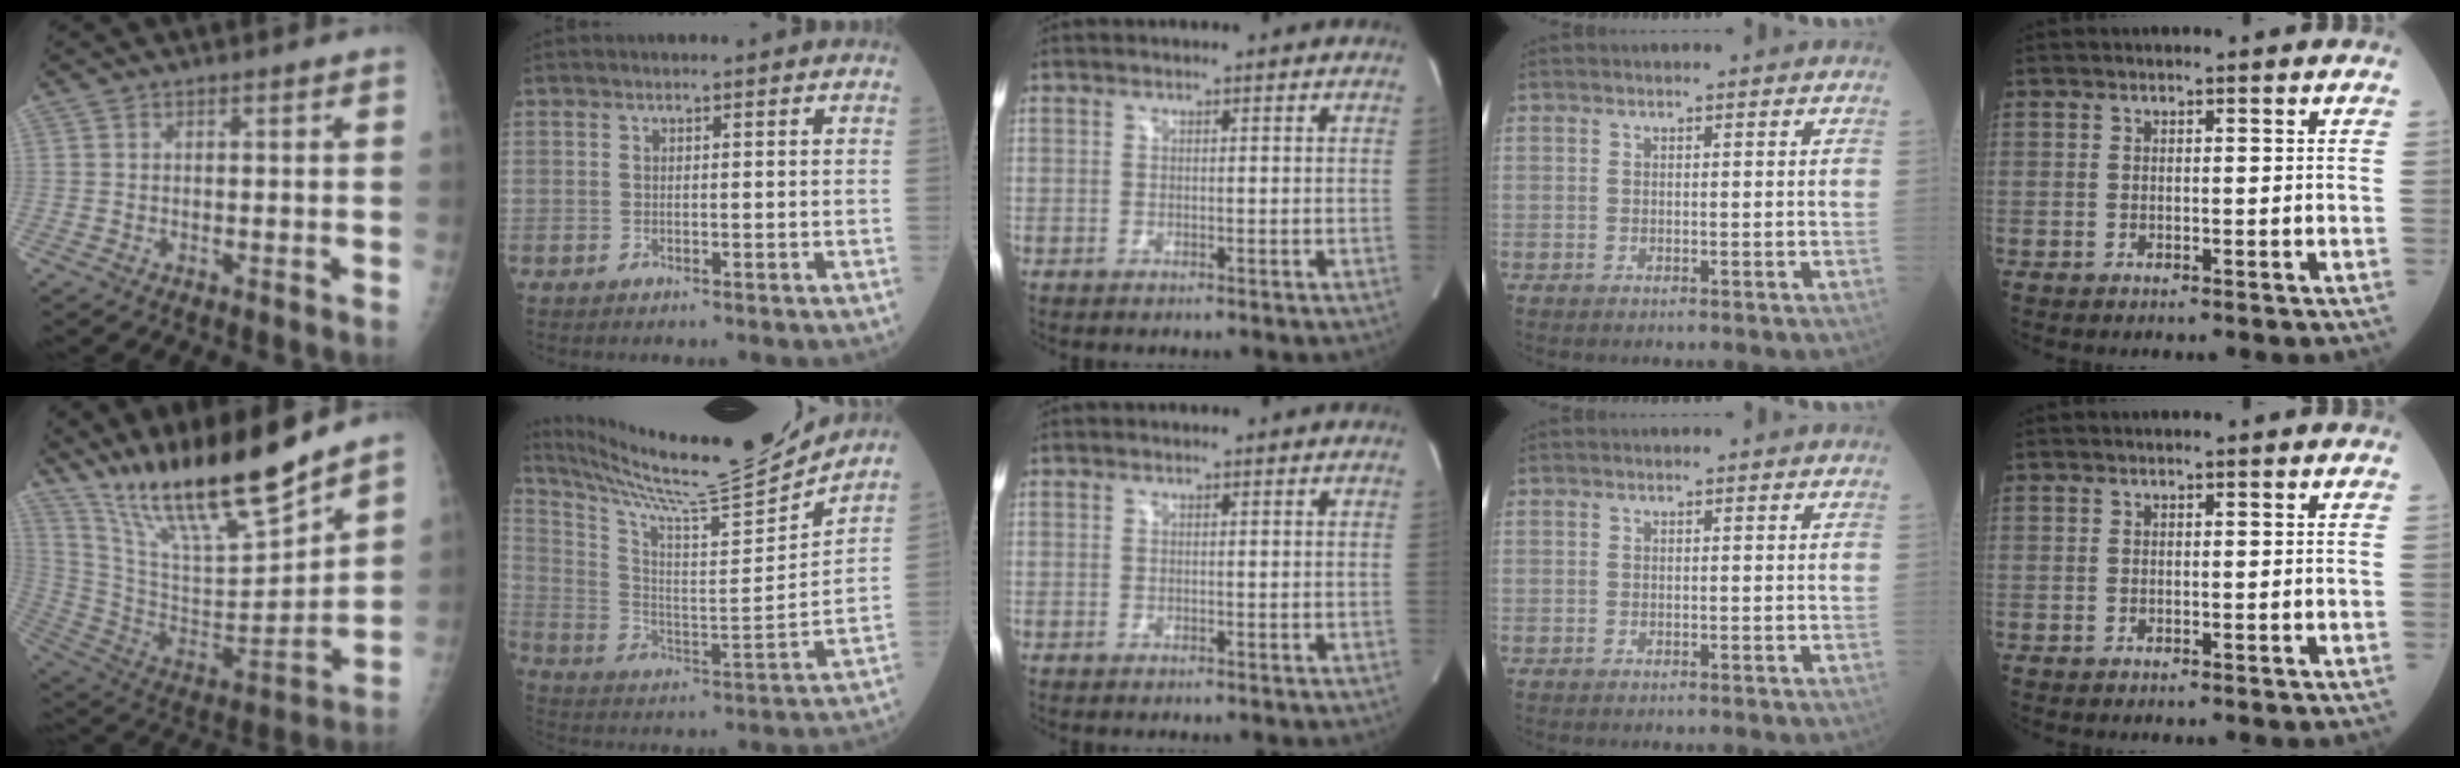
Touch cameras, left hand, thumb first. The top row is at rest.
{"thumb": {"total": 22.4, "force": [18.4, 3.0, 12.3], "torque": [-0.192, -0.096, 0.337]}, "index": {"total": 20.3, "force": [19.1, -1.3, 6.8], "torque": [-0.146, -0.057, 0.305]}}